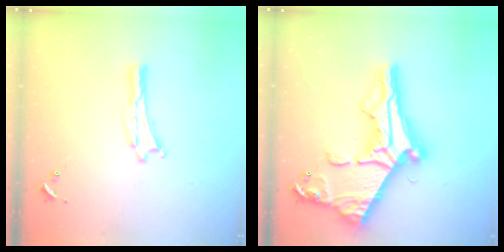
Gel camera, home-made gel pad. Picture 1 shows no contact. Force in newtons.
{"total": 14.3, "press": 14.3, "slide": 1.2}